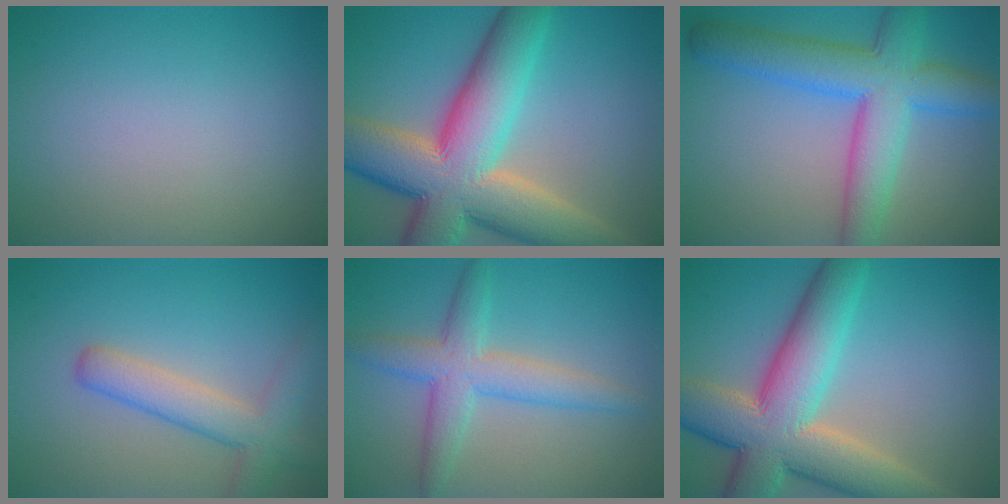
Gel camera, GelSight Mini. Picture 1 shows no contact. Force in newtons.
{"total": 14.0, "press": 14.0, "slide": 1.1}
{"total": 8.2, "press": 8.2, "slide": 0.3}
{"total": 4.3, "press": 4.3, "slide": 0.2}
{"total": 4.7, "press": 4.7, "slide": 0.1}
{"total": 11.5, "press": 11.4, "slide": 0.9}